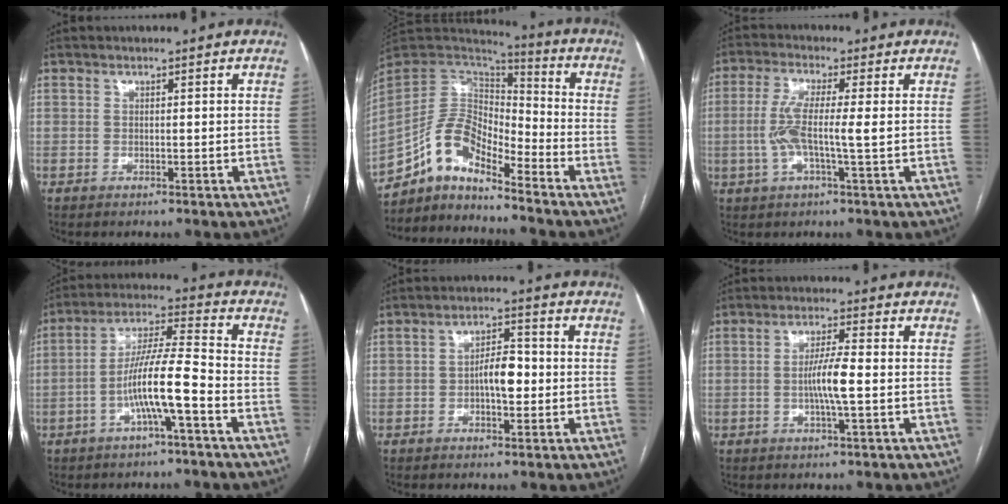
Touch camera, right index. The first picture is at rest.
{"total": 11.1, "force": [-8.7, 3.5, 6.0], "torque": [-0.115, 0.041, -0.163]}
{"total": 6.8, "force": [-0.4, 0.4, 6.8], "torque": [-0.147, 0.004, -0.012]}
{"total": 10.2, "force": [-3.8, 0.5, 9.4], "torque": [-0.178, 0.019, -0.070]}
{"total": 4.9, "force": [-0.9, 1.9, 4.5], "torque": [-0.075, 0.014, -0.015]}
{"total": 5.1, "force": [-0.8, -0.3, 5.0], "torque": [-0.099, -0.001, -0.016]}